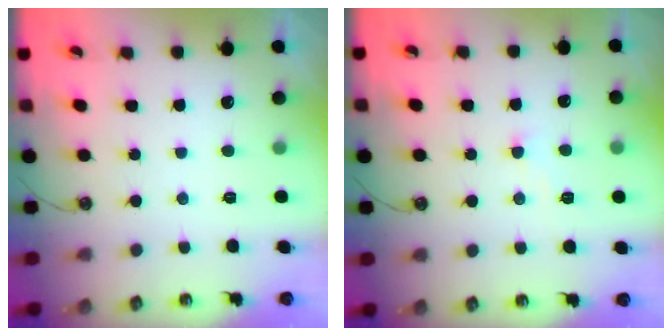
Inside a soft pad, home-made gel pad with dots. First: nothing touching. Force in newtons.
{"total": 0.7, "press": 0.6, "slide": 0.4}